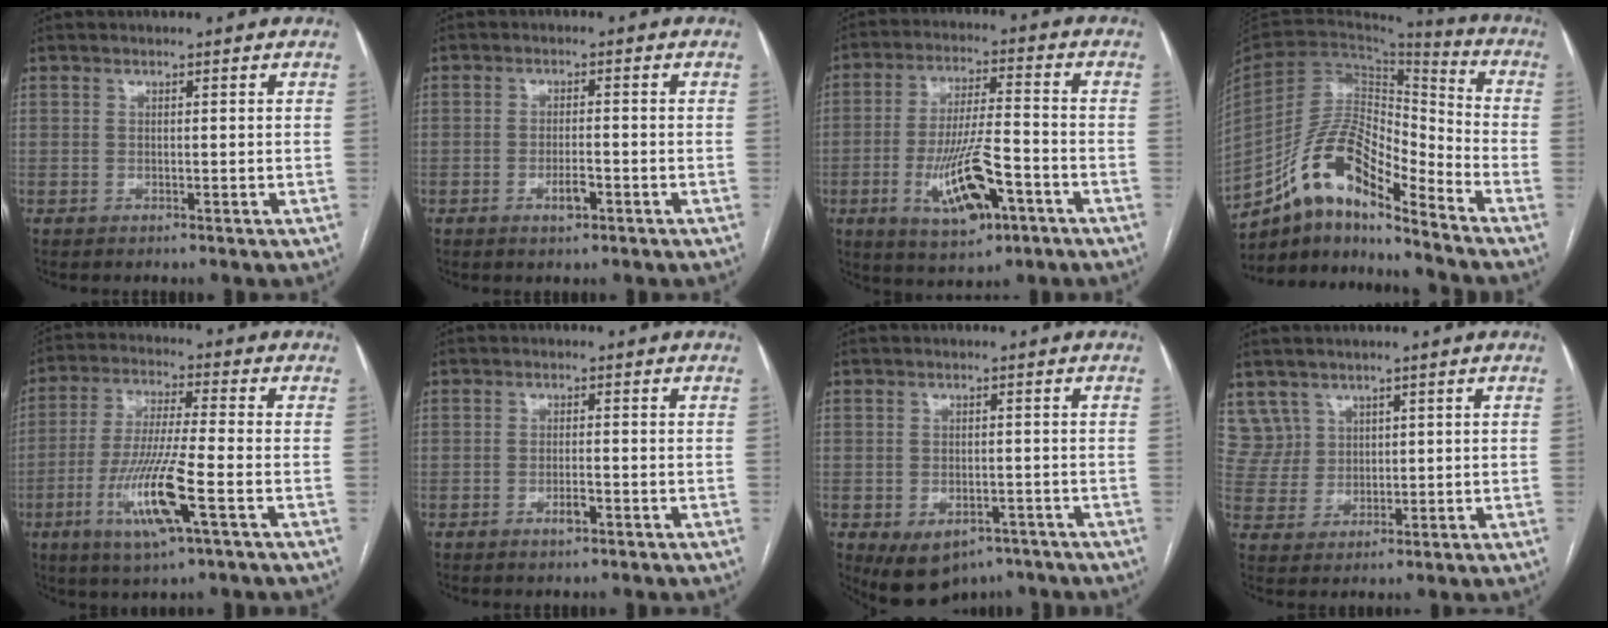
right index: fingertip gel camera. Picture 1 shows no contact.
{"total": 3.0, "force": [-1.5, 1.0, 2.5], "torque": [-0.045, 0.001, -0.023]}
{"total": 12.6, "force": [-4.9, 3.5, 11.0], "torque": [-0.208, -0.004, -0.077]}
{"total": 15.0, "force": [-10.9, 3.9, 9.6], "torque": [-0.181, 0.036, -0.193]}
{"total": 12.7, "force": [-4.6, 0.6, 11.8], "torque": [-0.240, -0.018, -0.085]}
{"total": 2.2, "force": [-1.1, 0.7, 1.8], "torque": [-0.032, 0.001, -0.017]}
{"total": 7.5, "force": [-4.5, 4.9, 3.5], "torque": [-0.054, 0.008, -0.054]}
{"total": 5.8, "force": [3.4, 4.7, -0.3], "torque": [0.008, 0.014, 0.077]}